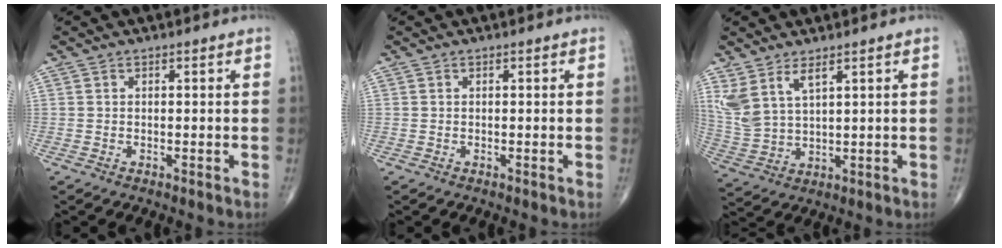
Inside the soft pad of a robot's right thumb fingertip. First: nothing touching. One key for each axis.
{"total": 0.0}
{"total": 7.8, "fx": 4.5, "fy": 3.1, "fz": 5.6, "tx": -0.123, "ty": -0.019, "tz": 0.105}